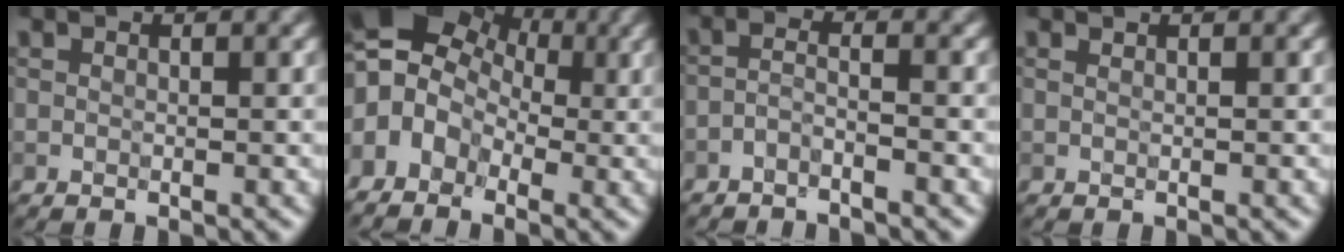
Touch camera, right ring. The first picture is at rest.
{"total": 7.4, "force": [0.0, 5.7, 4.7], "torque": [-0.079, 0.012, -0.013]}
{"total": 1.8, "force": [-1.4, 0.3, 1.1], "torque": [-0.022, 0.000, -0.038]}
{"total": 0.8, "force": [0.6, 0.3, 0.5], "torque": [-0.007, 0.000, 0.002]}